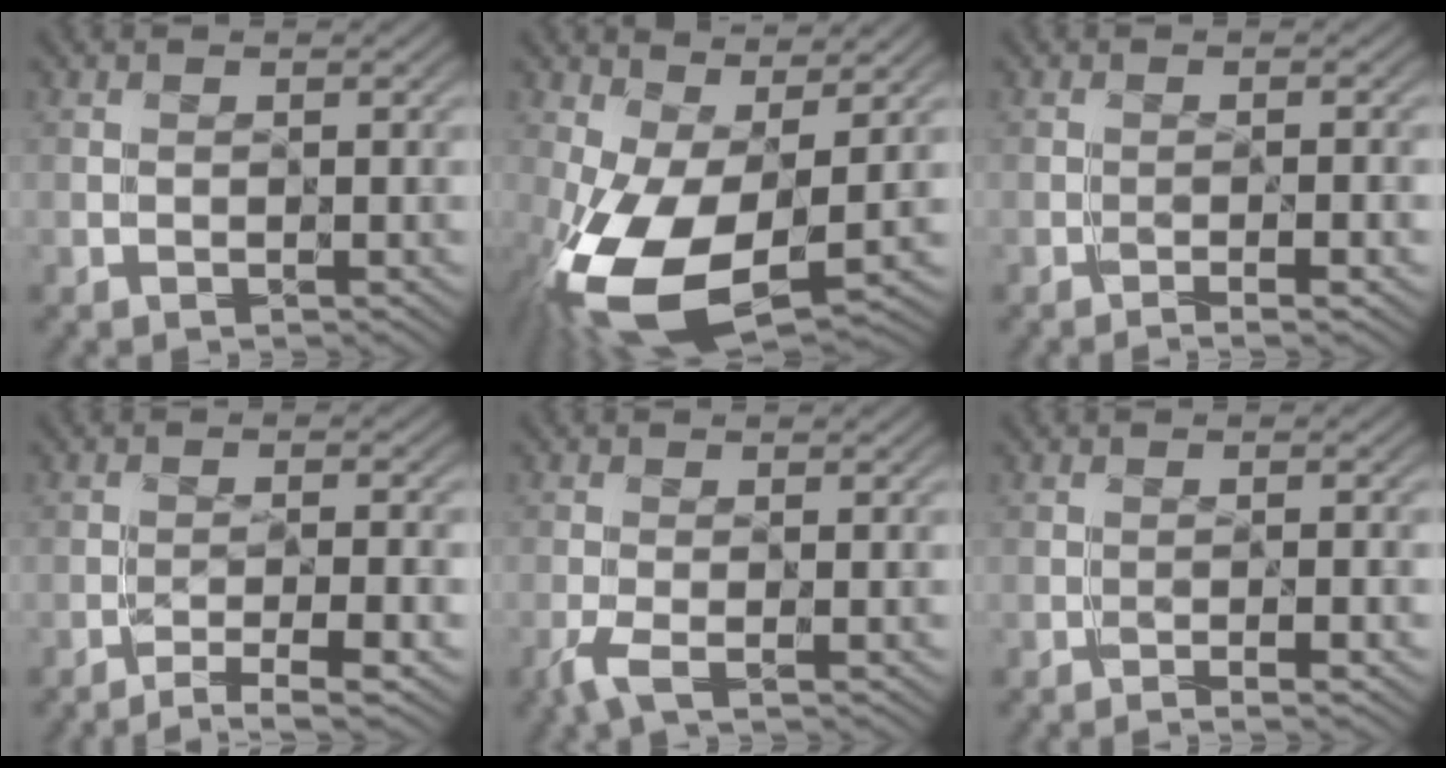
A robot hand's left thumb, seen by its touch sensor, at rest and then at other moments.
{"total": 13.8, "force": [-2.3, 6.6, 11.8], "torque": [-0.265, -0.026, -0.029]}
{"total": 2.8, "force": [-1.8, 0.0, 2.2], "torque": [-0.039, 0.004, -0.027]}
{"total": 4.7, "force": [-3.4, 0.3, 3.2], "torque": [-0.049, 0.006, -0.054]}
{"total": 2.2, "force": [-1.3, 0.2, 1.8], "torque": [-0.048, -0.004, -0.034]}
{"total": 2.5, "force": [-1.5, 0.0, 2.0], "torque": [-0.035, 0.004, -0.022]}